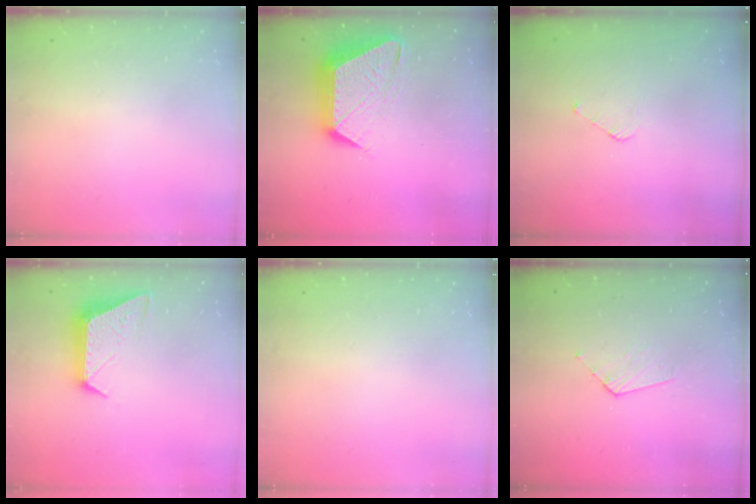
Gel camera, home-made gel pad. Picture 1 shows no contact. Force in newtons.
{"total": 13.5, "press": 13.4, "slide": 0.9}
{"total": 3.0, "press": 3.0, "slide": 0.2}
{"total": 10.3, "press": 10.3, "slide": 0.4}
{"total": 0.0}
{"total": 3.8, "press": 3.8, "slide": 0.3}